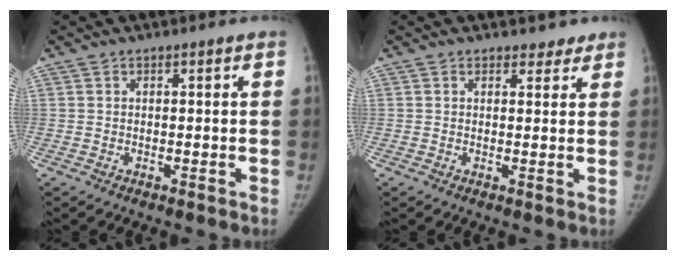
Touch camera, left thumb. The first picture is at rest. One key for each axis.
{"total": 2.5, "fx": 2.0, "fy": 1.5, "fz": 0.5, "tx": 0.018, "ty": -0.011, "tz": 0.022}